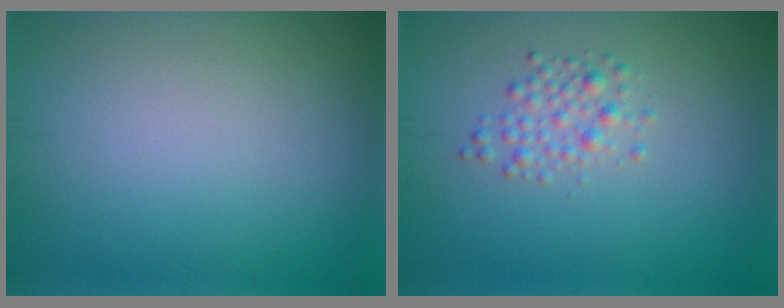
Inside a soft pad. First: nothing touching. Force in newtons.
{"total": 1.9, "press": 1.9, "slide": 0.1}